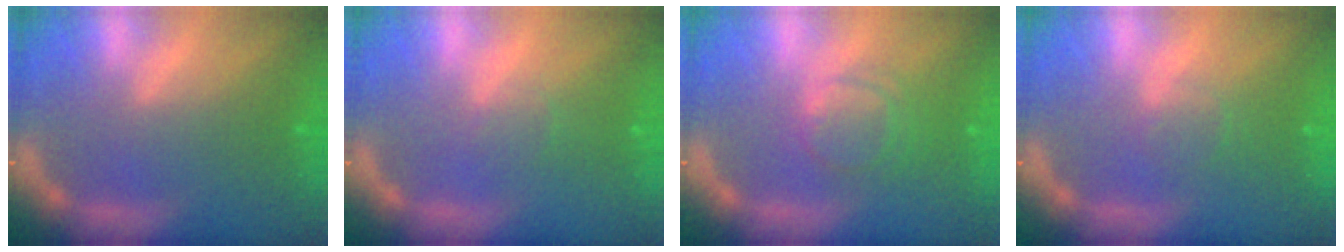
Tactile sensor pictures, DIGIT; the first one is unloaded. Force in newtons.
{"total": 1.0}
{"total": 4.0}
{"total": 1.4}